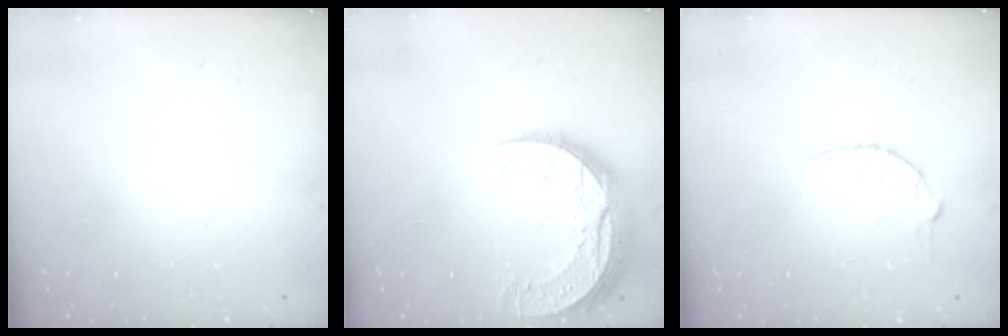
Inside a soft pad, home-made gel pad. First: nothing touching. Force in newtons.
{"total": 15.3, "press": 15.3, "slide": 1.1}
{"total": 3.0, "press": 3.0, "slide": 0.4}